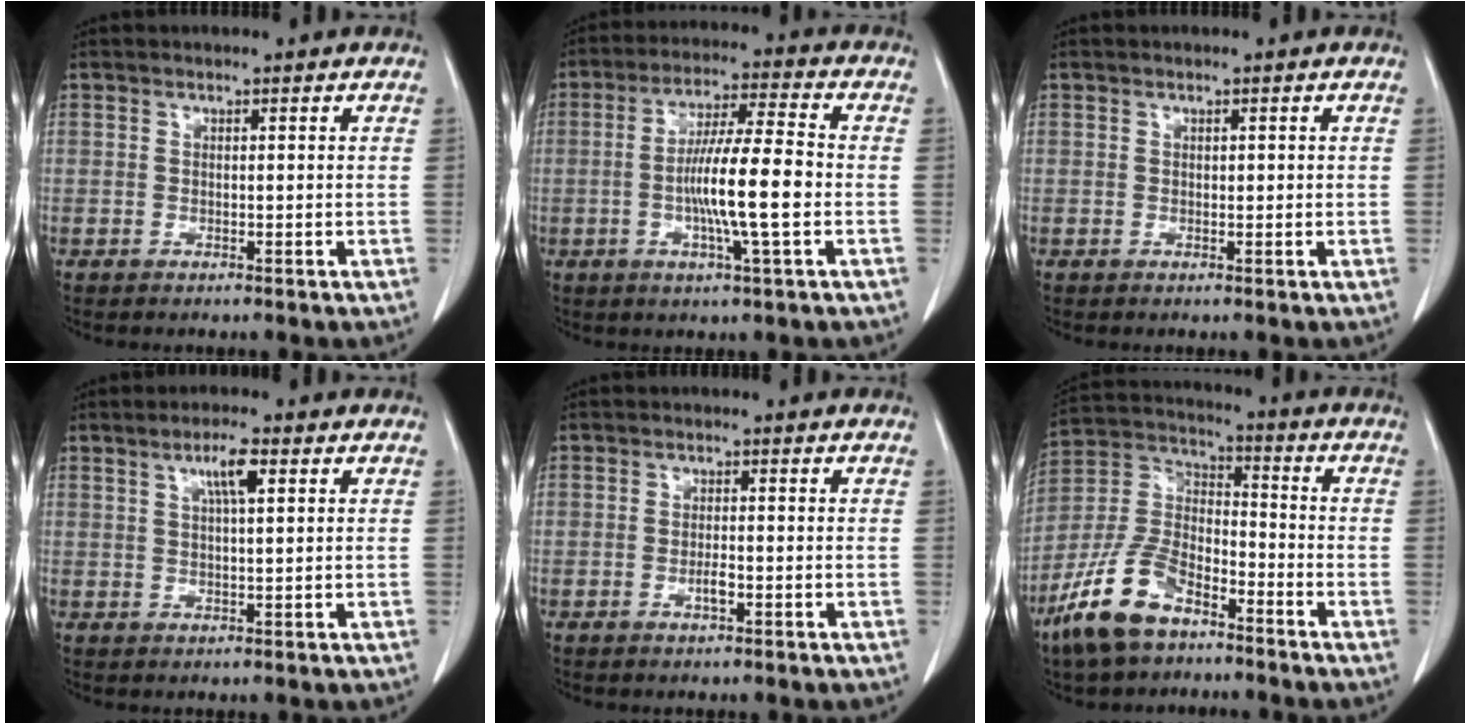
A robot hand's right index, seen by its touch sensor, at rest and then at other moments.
{"total": 10.8, "force": [-1.8, 0.3, 10.7], "torque": [-0.189, 0.000, -0.038]}
{"total": 0.5, "force": [0.1, 0.3, 0.4], "torque": [-0.005, 0.000, 0.003]}
{"total": 4.0, "force": [1.7, 0.4, 3.6], "torque": [-0.066, 0.003, 0.029]}
{"total": 1.7, "force": [-0.6, 0.4, 1.5], "torque": [-0.025, 0.003, -0.008]}
{"total": 13.0, "force": [-8.7, 5.5, 8.1], "torque": [-0.182, 0.000, -0.173]}